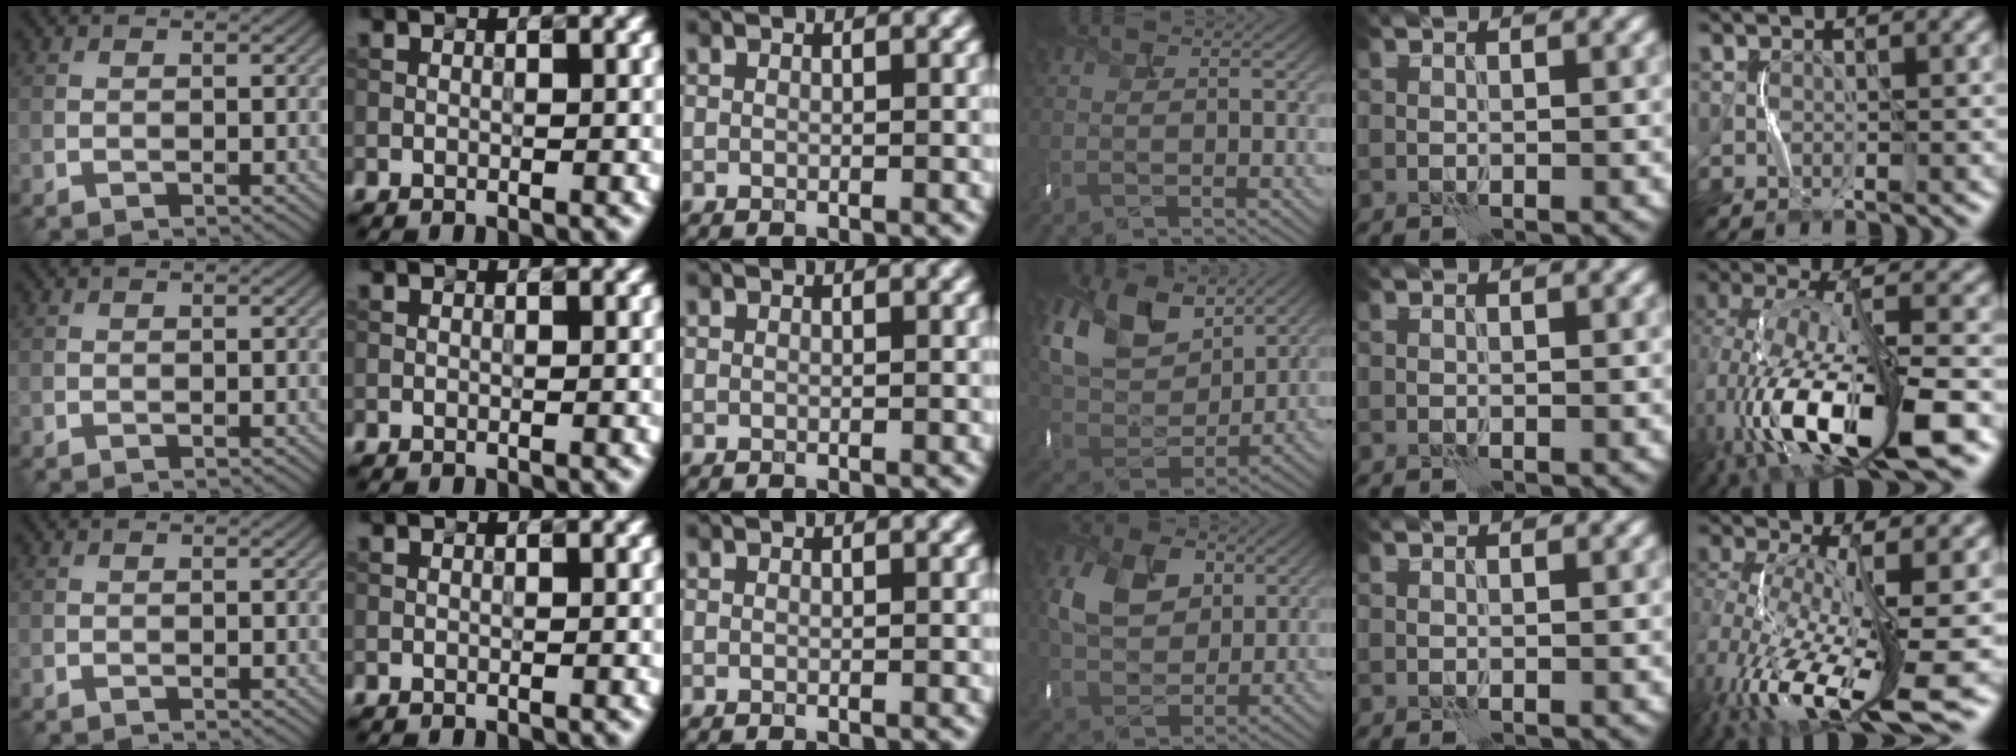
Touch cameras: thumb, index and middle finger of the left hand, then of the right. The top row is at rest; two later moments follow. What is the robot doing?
{"motion": "shake", "object": "handbell"}